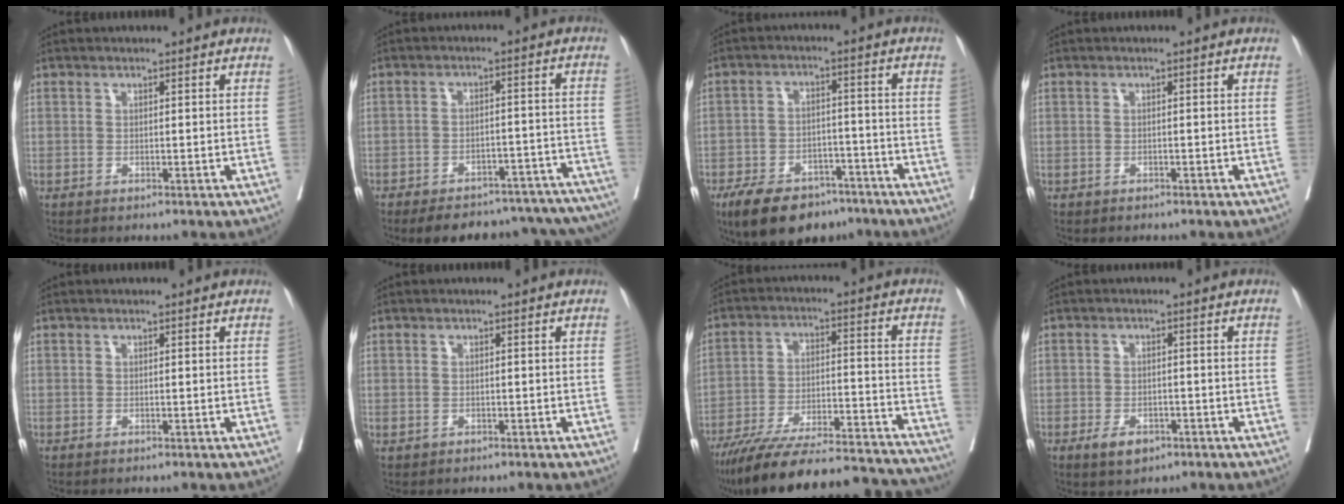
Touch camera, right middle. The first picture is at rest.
{"total": 23.0, "force": [-20.1, 7.2, 8.5], "torque": [-0.088, 0.015, -0.240]}
{"total": 12.8, "force": [-9.3, 6.3, 6.1], "torque": [-0.099, 0.001, -0.147]}
{"total": 0.9, "force": [-0.7, 0.5, 0.2], "torque": [-0.012, 0.002, -0.010]}
{"total": 0.0}
{"total": 0.8, "force": [-0.2, 0.7, 0.3], "torque": [-0.008, 0.001, 0.001]}
{"total": 28.8, "force": [-26.1, 3.8, 11.5], "torque": [-0.150, -0.019, -0.372]}
{"total": 3.8, "force": [-2.1, 2.1, 2.3], "torque": [-0.039, -0.001, -0.027]}